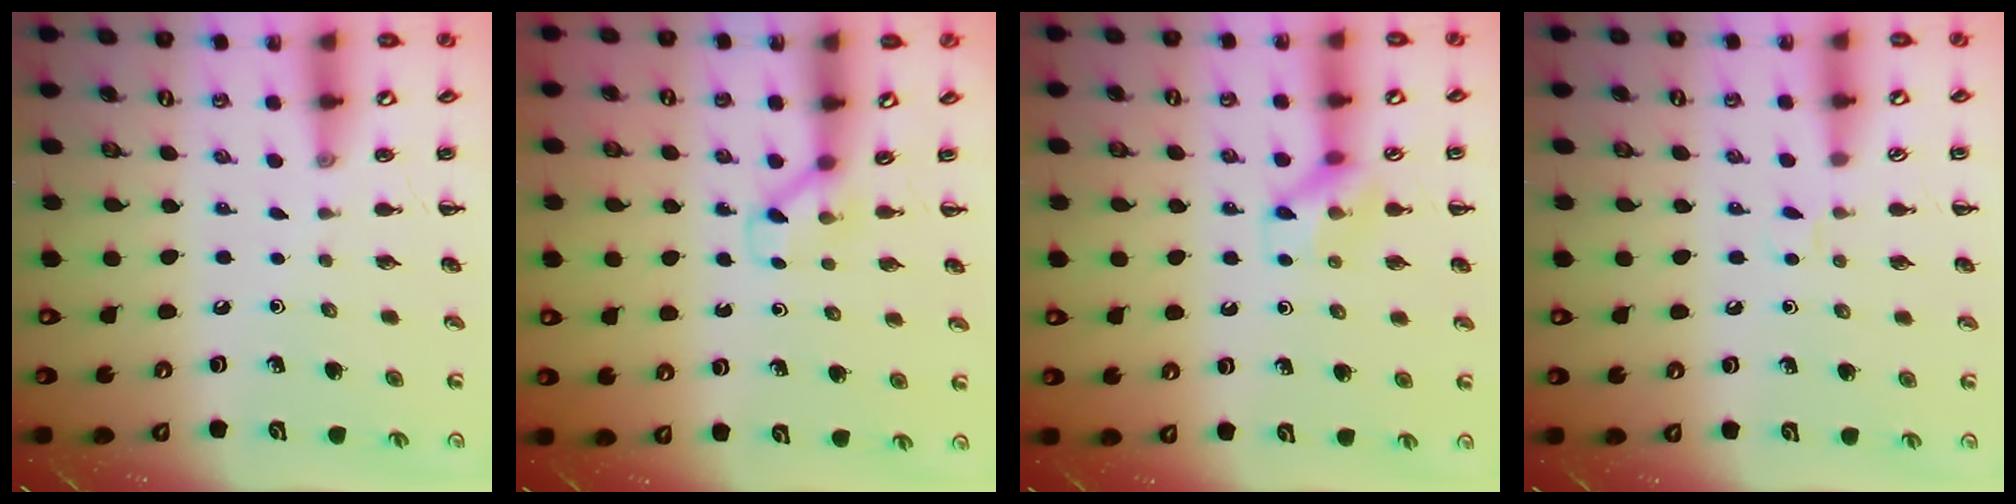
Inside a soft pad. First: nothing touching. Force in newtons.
{"total": 2.8, "press": 2.6, "slide": 0.9}
{"total": 10.0, "press": 9.9, "slide": 1.3}
{"total": 2.8, "press": 2.7, "slide": 1.0}